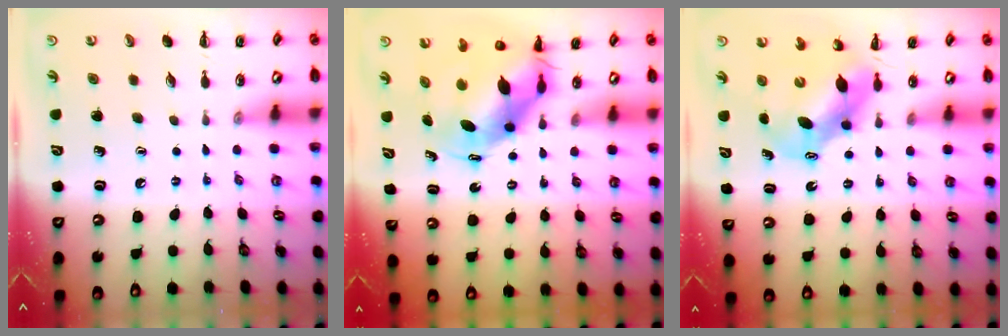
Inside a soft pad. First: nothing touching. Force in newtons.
{"total": 7.7, "press": 7.5, "slide": 1.8}
{"total": 6.7, "press": 6.5, "slide": 1.3}